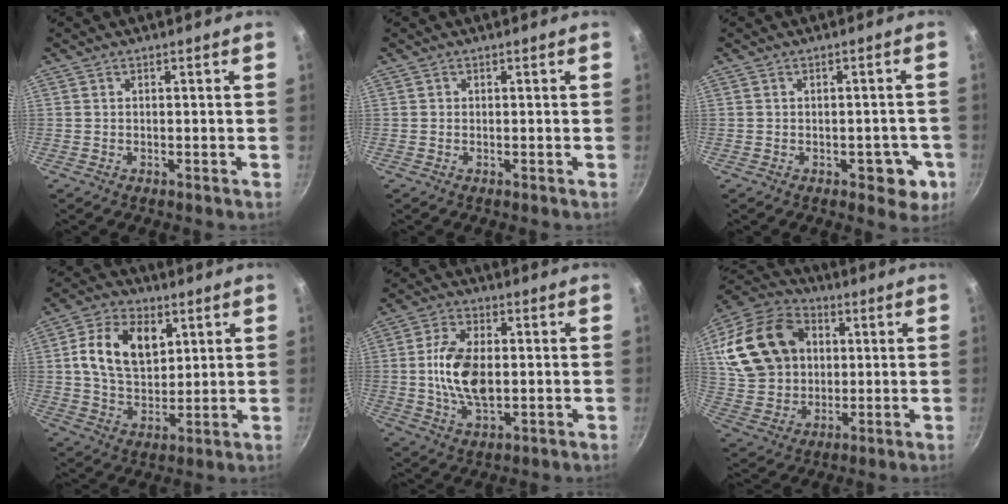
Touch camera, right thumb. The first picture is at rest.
{"total": 0.0}
{"total": 6.0, "force": [-2.1, 3.7, 4.2], "torque": [-0.018, 0.017, -0.020]}
{"total": 13.7, "force": [3.9, 9.1, 9.5], "torque": [-0.146, -0.006, 0.064]}
{"total": 11.5, "force": [-0.1, 6.5, 9.5], "torque": [-0.172, 0.006, -0.003]}
{"total": 22.0, "force": [4.7, 16.9, 13.2], "torque": [-0.232, 0.015, 0.091]}